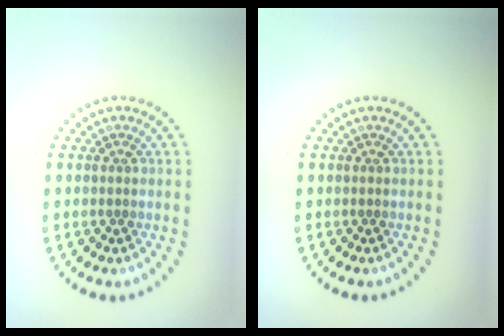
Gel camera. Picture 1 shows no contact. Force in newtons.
{"total": 0.0}